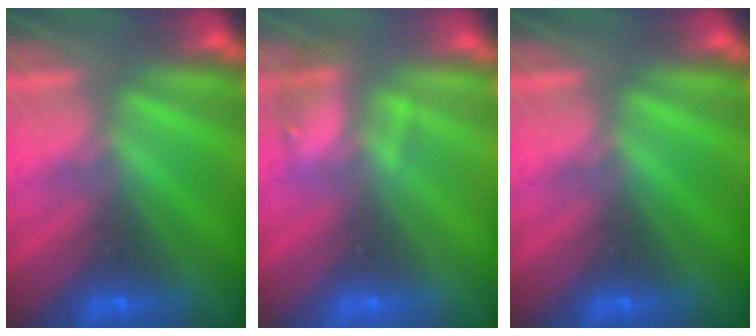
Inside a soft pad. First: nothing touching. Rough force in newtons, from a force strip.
{"total": 2.3}
{"total": 0.0}